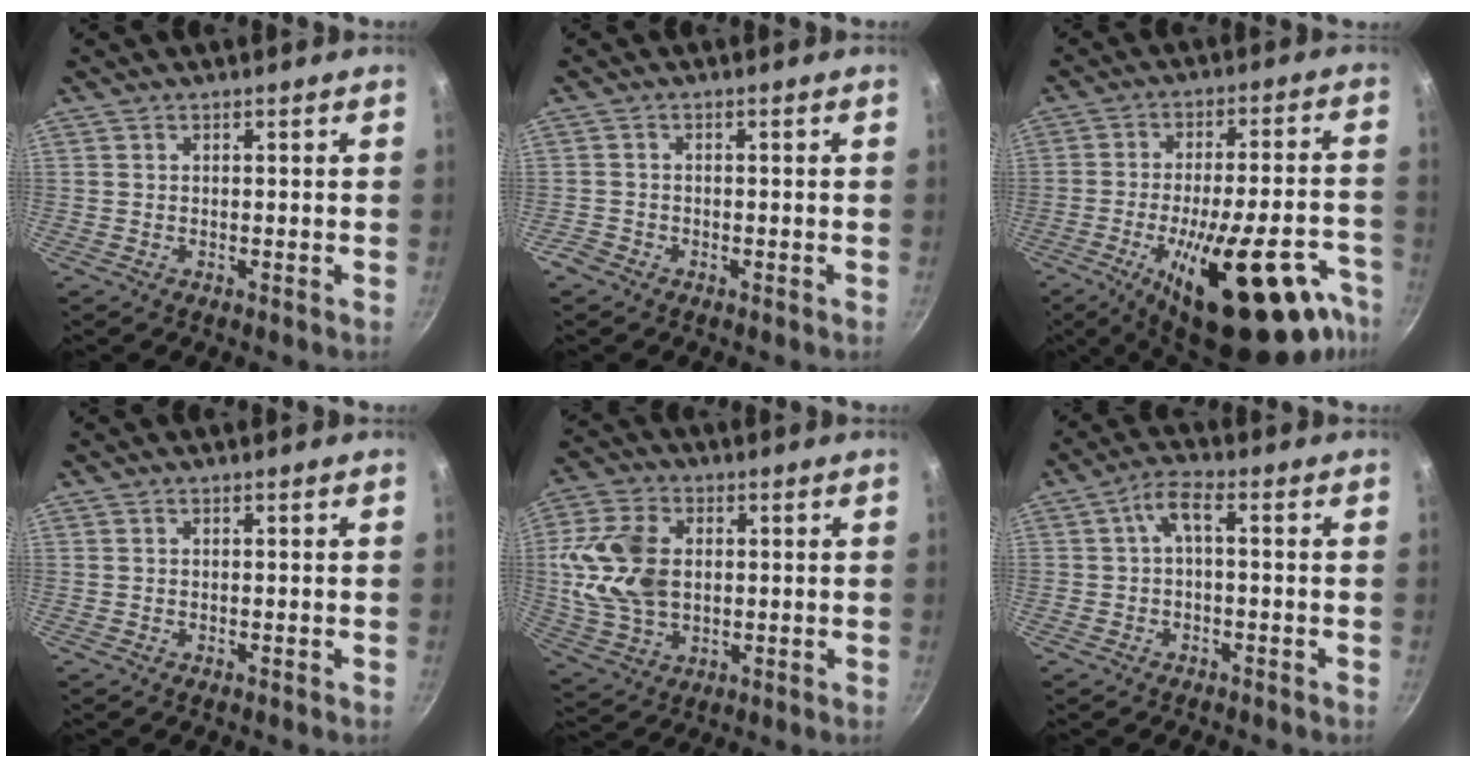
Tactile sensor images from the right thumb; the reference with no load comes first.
{"total": 2.1, "force": [-1.5, 1.3, 0.5], "torque": [-0.014, 0.012, -0.030]}
{"total": 27.9, "force": [-14.3, 9.8, 22.0], "torque": [-0.267, 0.050, -0.206]}
{"total": 0.0}
{"total": 14.7, "force": [1.3, 10.1, 10.5], "torque": [-0.197, 0.006, 0.025]}
{"total": 4.2, "force": [-0.6, 1.9, 3.8], "torque": [-0.085, 0.024, -0.012]}